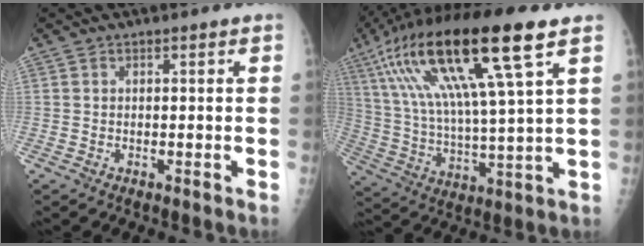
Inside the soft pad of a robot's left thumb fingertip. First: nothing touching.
{"total": 23.9, "force": [11.0, 4.1, 20.8], "torque": [-0.410, -0.008, 0.197]}